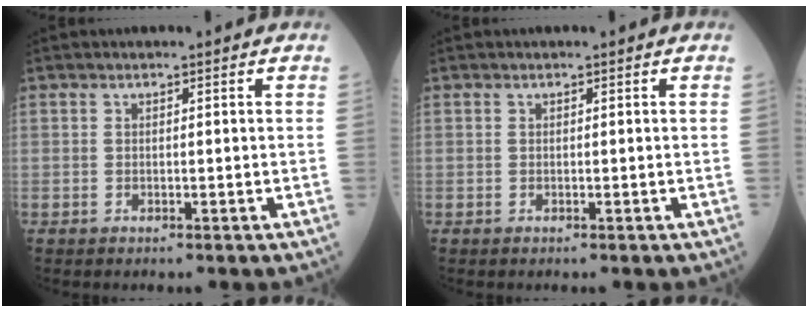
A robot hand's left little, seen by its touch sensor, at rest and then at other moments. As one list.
[{"total": 0.0}]